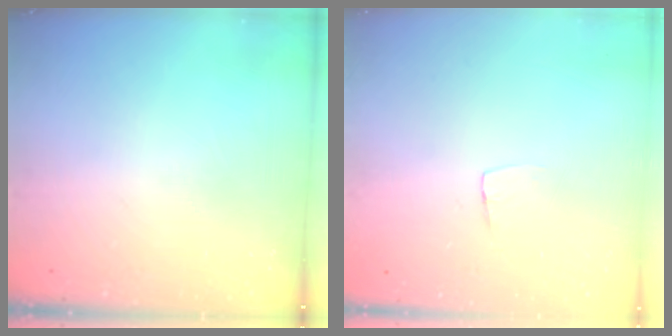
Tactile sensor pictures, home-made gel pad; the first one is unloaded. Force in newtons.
{"total": 3.5, "press": 3.5, "slide": 0.2}